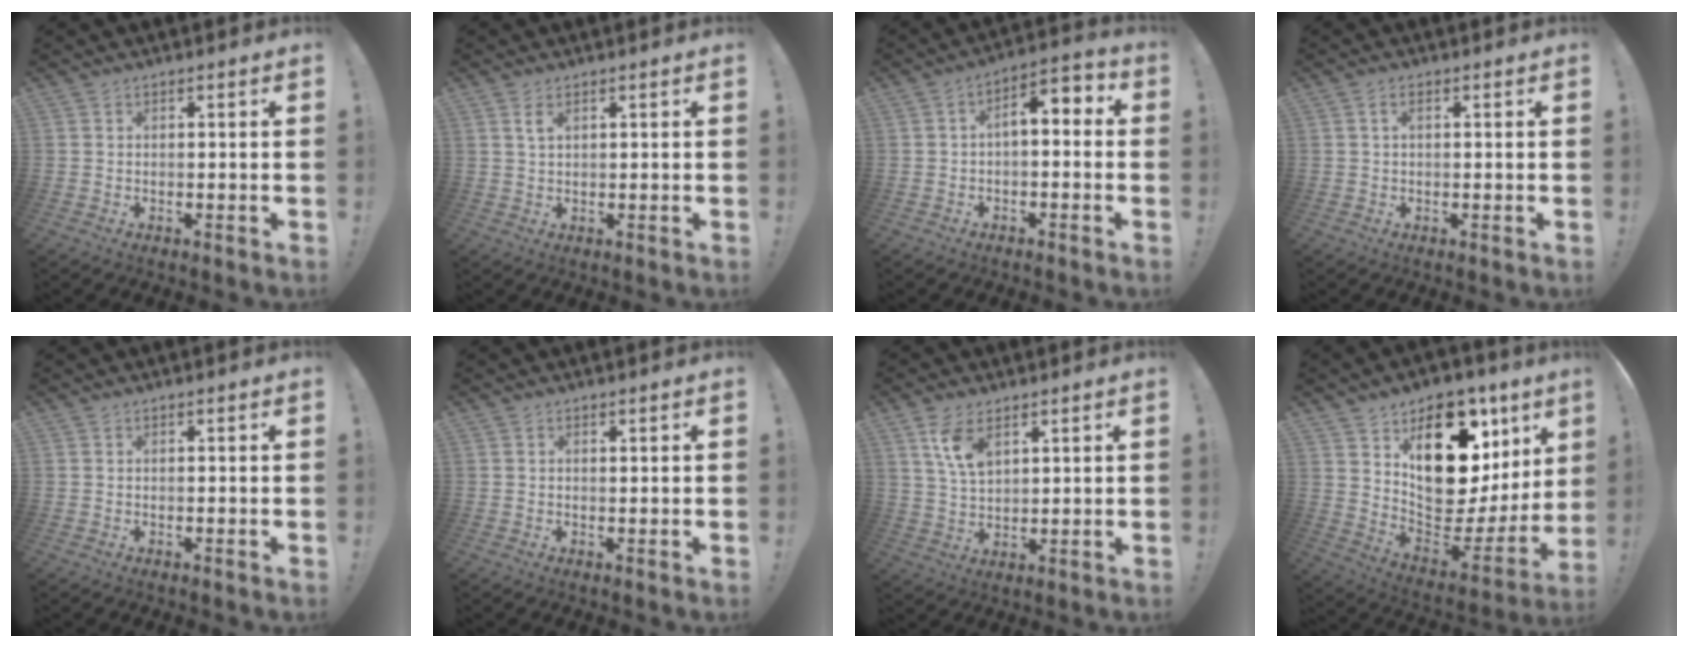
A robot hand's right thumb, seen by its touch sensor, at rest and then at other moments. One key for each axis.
{"total": 2.5, "fx": 1.4, "fy": 1.0, "fz": 1.9, "tx": -0.025, "ty": -0.005, "tz": 0.021}
{"total": 5.6, "fx": -0.6, "fy": 2.7, "fz": 4.9, "tx": -0.069, "ty": 0.004, "tz": -0.011}
{"total": 1.9, "fx": 0.4, "fy": 1.0, "fz": 1.6, "tx": -0.037, "ty": 0.006, "tz": 0.008}
{"total": 0.0}
{"total": 0.9, "fx": 0.9, "fy": 0.2, "fz": -0.1, "tx": 0.008, "ty": -0.001, "tz": 0.015}
{"total": 8.5, "fx": 4.6, "fy": 4.4, "fz": 5.5, "tx": -0.100, "ty": -0.018, "tz": 0.083}
{"total": 22.9, "fx": 9.8, "fy": 14.7, "fz": 14.6, "tx": -0.169, "ty": -0.070, "tz": 0.203}